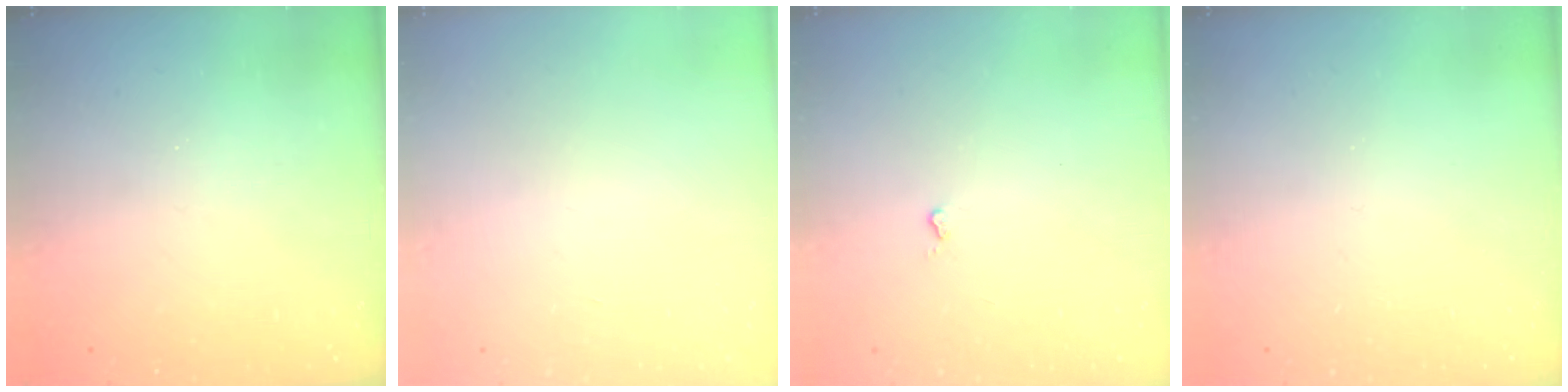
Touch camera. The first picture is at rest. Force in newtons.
{"total": 0.0}
{"total": 2.7, "press": 2.6, "slide": 0.4}
{"total": 0.0}